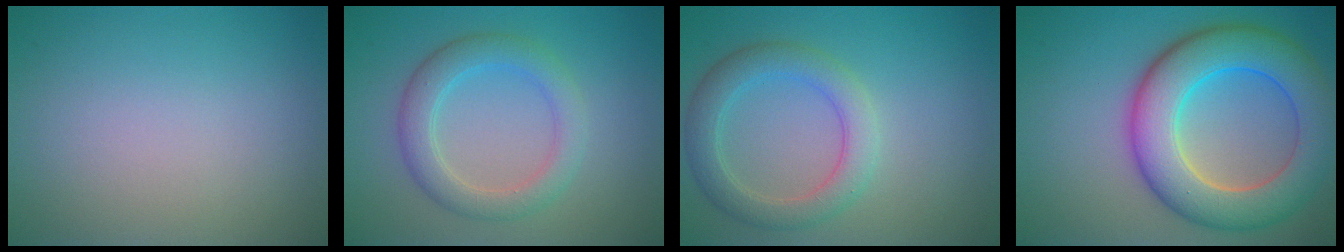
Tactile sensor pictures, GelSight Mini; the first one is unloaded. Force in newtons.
{"total": 3.8, "press": 3.8, "slide": 0.1}
{"total": 4.0, "press": 4.0, "slide": 0.2}
{"total": 9.8, "press": 9.8, "slide": 0.1}